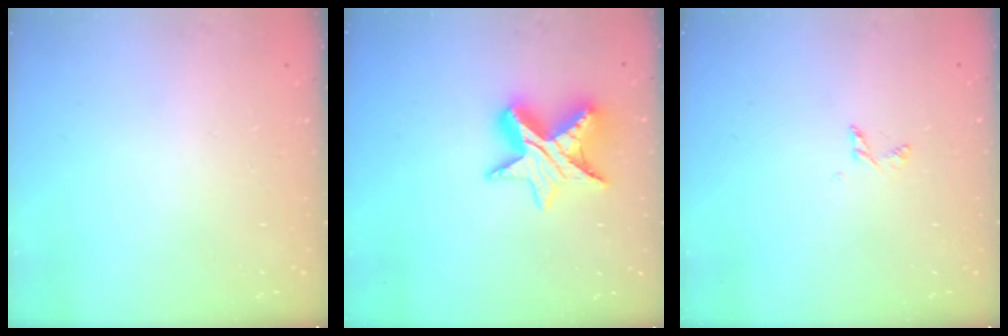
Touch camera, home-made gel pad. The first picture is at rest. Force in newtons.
{"total": 10.8, "press": 10.8, "slide": 0.7}
{"total": 2.8, "press": 2.8, "slide": 0.2}